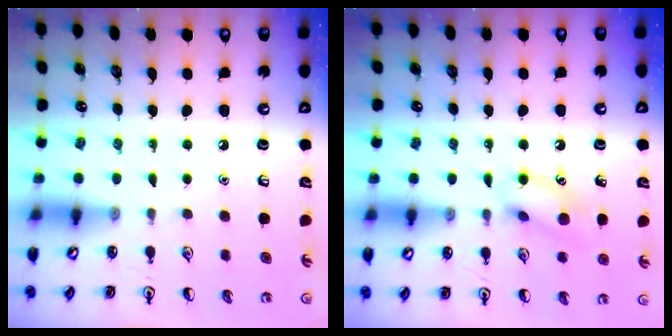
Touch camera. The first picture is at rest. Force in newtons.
{"total": 10.6, "press": 10.5, "slide": 1.1}